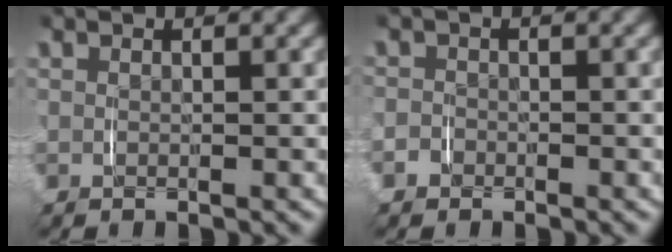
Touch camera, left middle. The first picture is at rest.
{"total": 1.6, "force": [-0.8, 1.4, 0.0], "torque": [-0.004, -0.002, -0.020]}